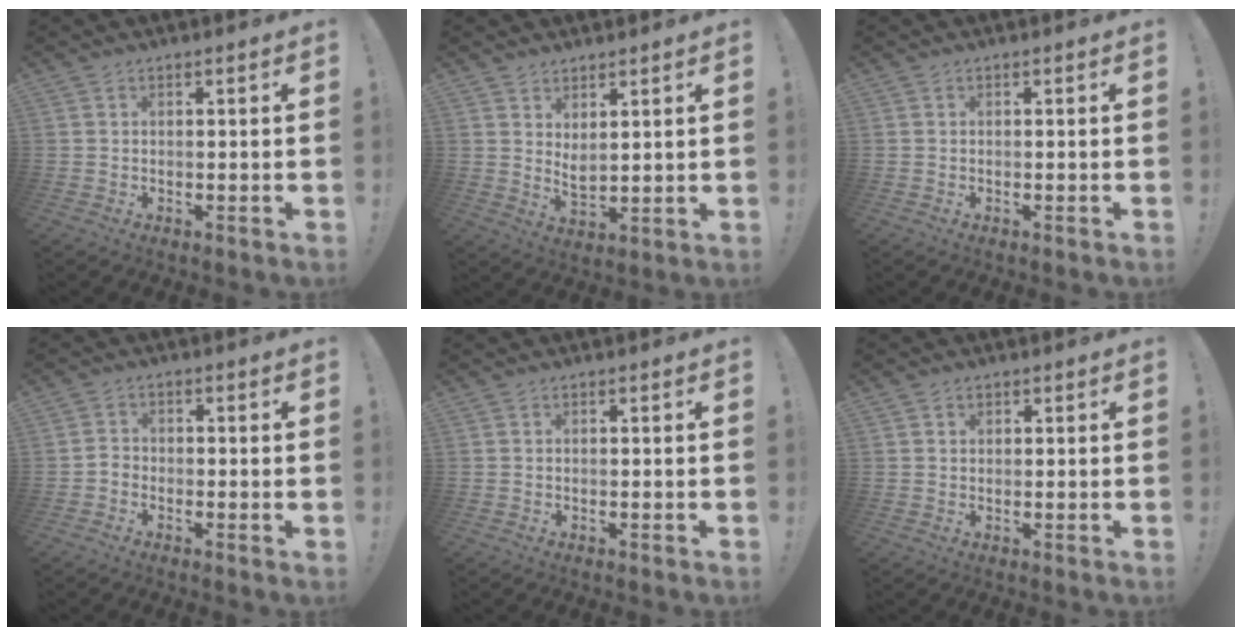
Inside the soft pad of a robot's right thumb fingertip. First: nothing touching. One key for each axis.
{"total": 4.7, "fx": 3.7, "fy": 1.8, "fz": 2.2, "tx": -0.023, "ty": -0.032, "tz": 0.067}
{"total": 0.0}
{"total": 2.2, "fx": -1.6, "fy": 1.3, "fz": 0.9, "tx": -0.015, "ty": 0.009, "tz": -0.028}
{"total": 0.0}
{"total": 1.0, "fx": 0.5, "fy": 0.8, "fz": 0.1, "tx": 0.004, "ty": -0.001, "tz": 0.009}